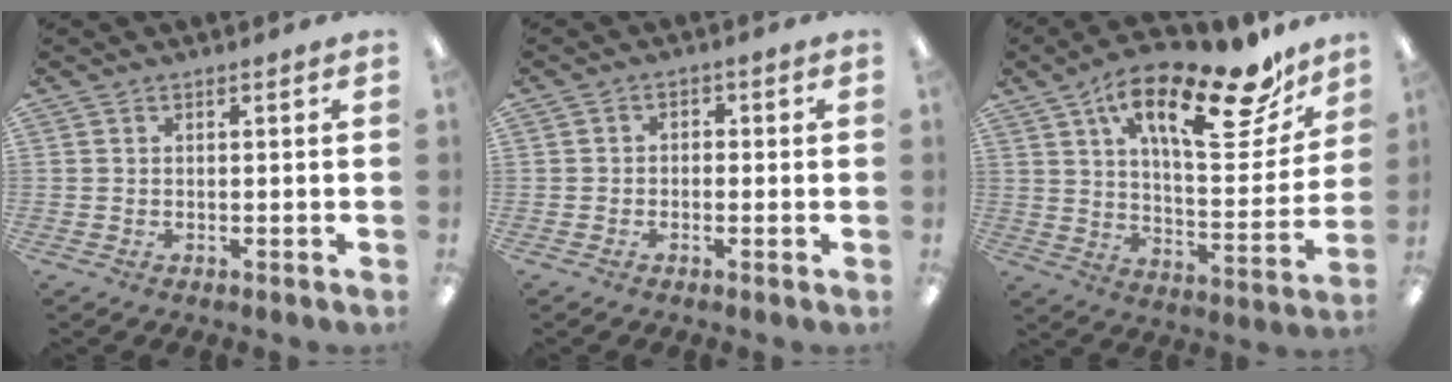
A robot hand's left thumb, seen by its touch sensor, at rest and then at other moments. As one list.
[{"total": 1.9, "force": [-1.3, 1.2, 0.4], "torque": [-0.007, 0.010, -0.028]}, {"total": 24.1, "force": [15.0, 8.7, 16.8], "torque": [-0.249, -0.085, 0.243]}]